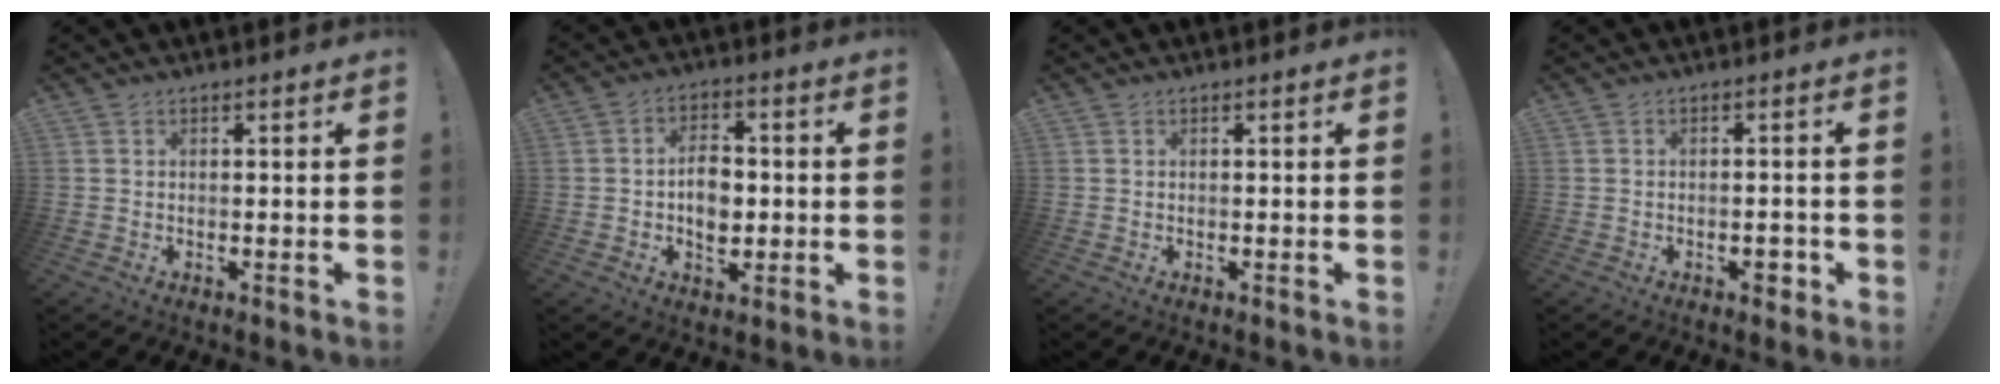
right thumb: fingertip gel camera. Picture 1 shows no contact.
{"total": 7.6, "force": [-0.5, 5.6, 5.2], "torque": [-0.064, 0.001, -0.011]}
{"total": 0.0}
{"total": 2.4, "force": [-1.3, 1.1, 1.7], "torque": [-0.009, 0.001, -0.024]}